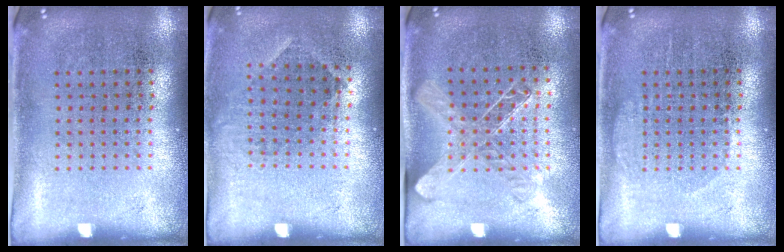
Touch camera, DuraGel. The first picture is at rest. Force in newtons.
{"total": 0.9, "press": 0.6, "slide": 0.6}
{"total": 1.4, "press": 1.2, "slide": 0.6}
{"total": 0.9, "press": 0.9, "slide": 0.3}